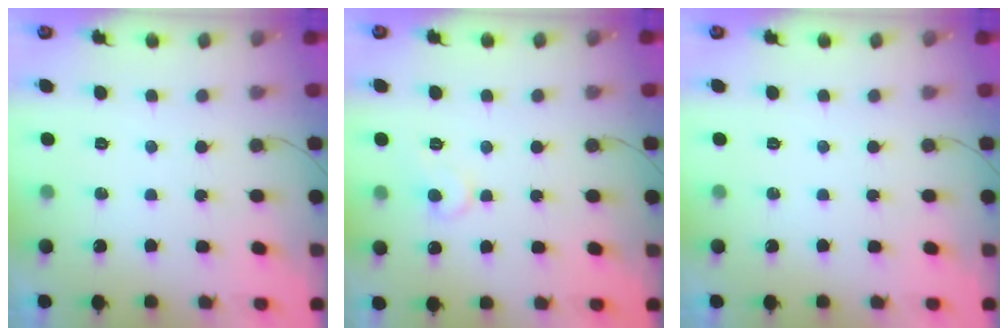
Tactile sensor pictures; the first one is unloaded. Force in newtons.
{"total": 6.9, "press": 6.9, "slide": 0.3}
{"total": 0.0}